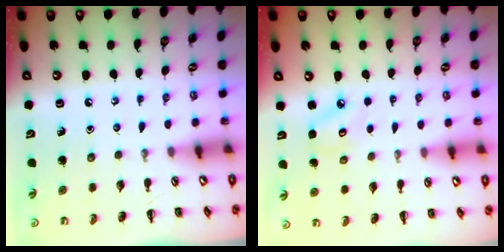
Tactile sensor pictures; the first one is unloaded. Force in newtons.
{"total": 4.8, "press": 4.6, "slide": 1.4}